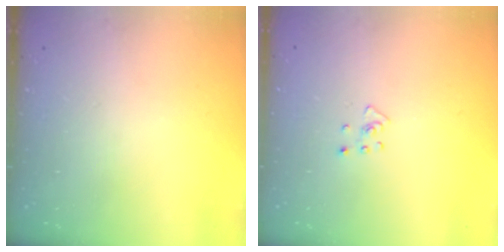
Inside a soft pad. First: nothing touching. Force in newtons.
{"total": 3.6, "press": 3.6, "slide": 0.2}